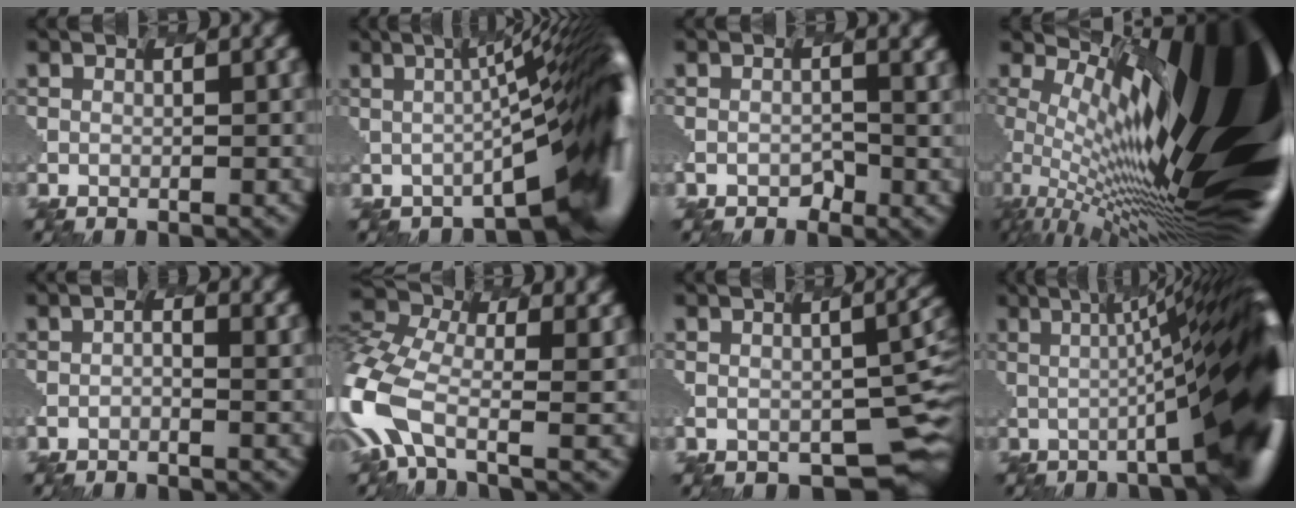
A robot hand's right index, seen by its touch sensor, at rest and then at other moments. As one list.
[{"total": 10.6, "force": [-0.7, 2.3, 10.4], "torque": [-0.112, 0.017, -0.027]}, {"total": 2.1, "force": [-0.5, -0.4, -2.0], "torque": [0.010, 0.004, -0.026]}, {"total": 18.2, "force": [4.0, 4.5, 17.2], "torque": [-0.221, 0.009, 0.051]}, {"total": 0.7, "force": [-0.4, -0.3, -0.5], "torque": [-0.006, 0.001, -0.020]}, {"total": 6.3, "force": [-2.4, 3.3, 4.7], "torque": [-0.158, -0.003, -0.077]}, {"total": 7.4, "force": [-2.1, 4.3, 5.6], "torque": [-0.073, -0.030, -0.019]}, {"total": 13.7, "force": [0.5, 2.5, 13.4], "torque": [-0.116, 0.031, -0.012]}]